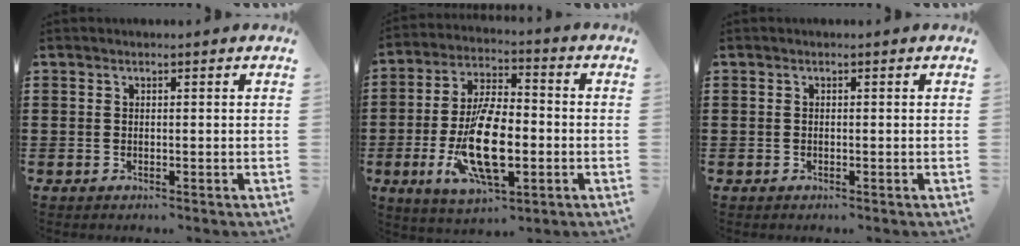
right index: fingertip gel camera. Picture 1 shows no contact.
{"total": 13.9, "force": [-3.3, 5.7, 12.3], "torque": [-0.248, -0.014, -0.058]}
{"total": 0.0}